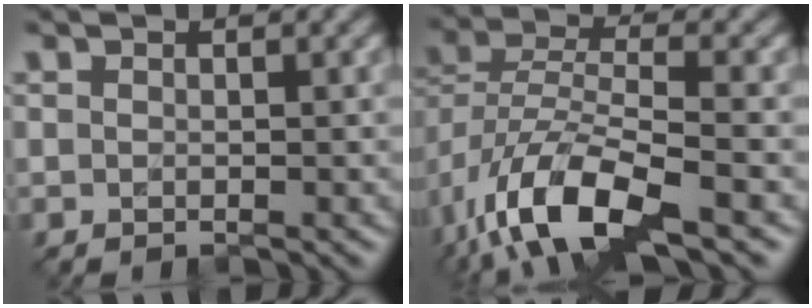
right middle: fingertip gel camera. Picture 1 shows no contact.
{"total": 9.3, "force": [-4.8, 3.9, 6.9], "torque": [-0.151, 0.002, -0.095]}